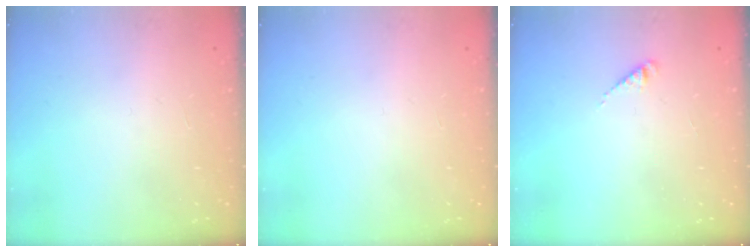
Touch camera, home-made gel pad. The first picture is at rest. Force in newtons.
{"total": 0.0}
{"total": 2.3, "press": 2.3, "slide": 0.4}